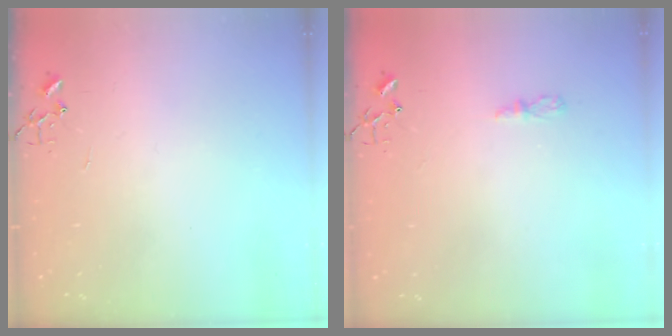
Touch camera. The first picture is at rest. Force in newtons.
{"total": 4.0, "press": 4.0, "slide": 0.5}